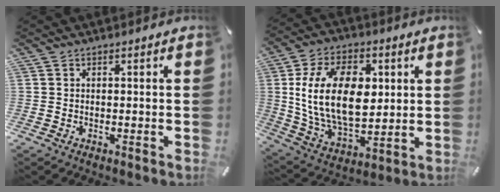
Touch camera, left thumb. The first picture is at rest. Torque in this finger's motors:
{"motor_torque": [2.09, 2.04, 1.76, -1.02, 0.52]}